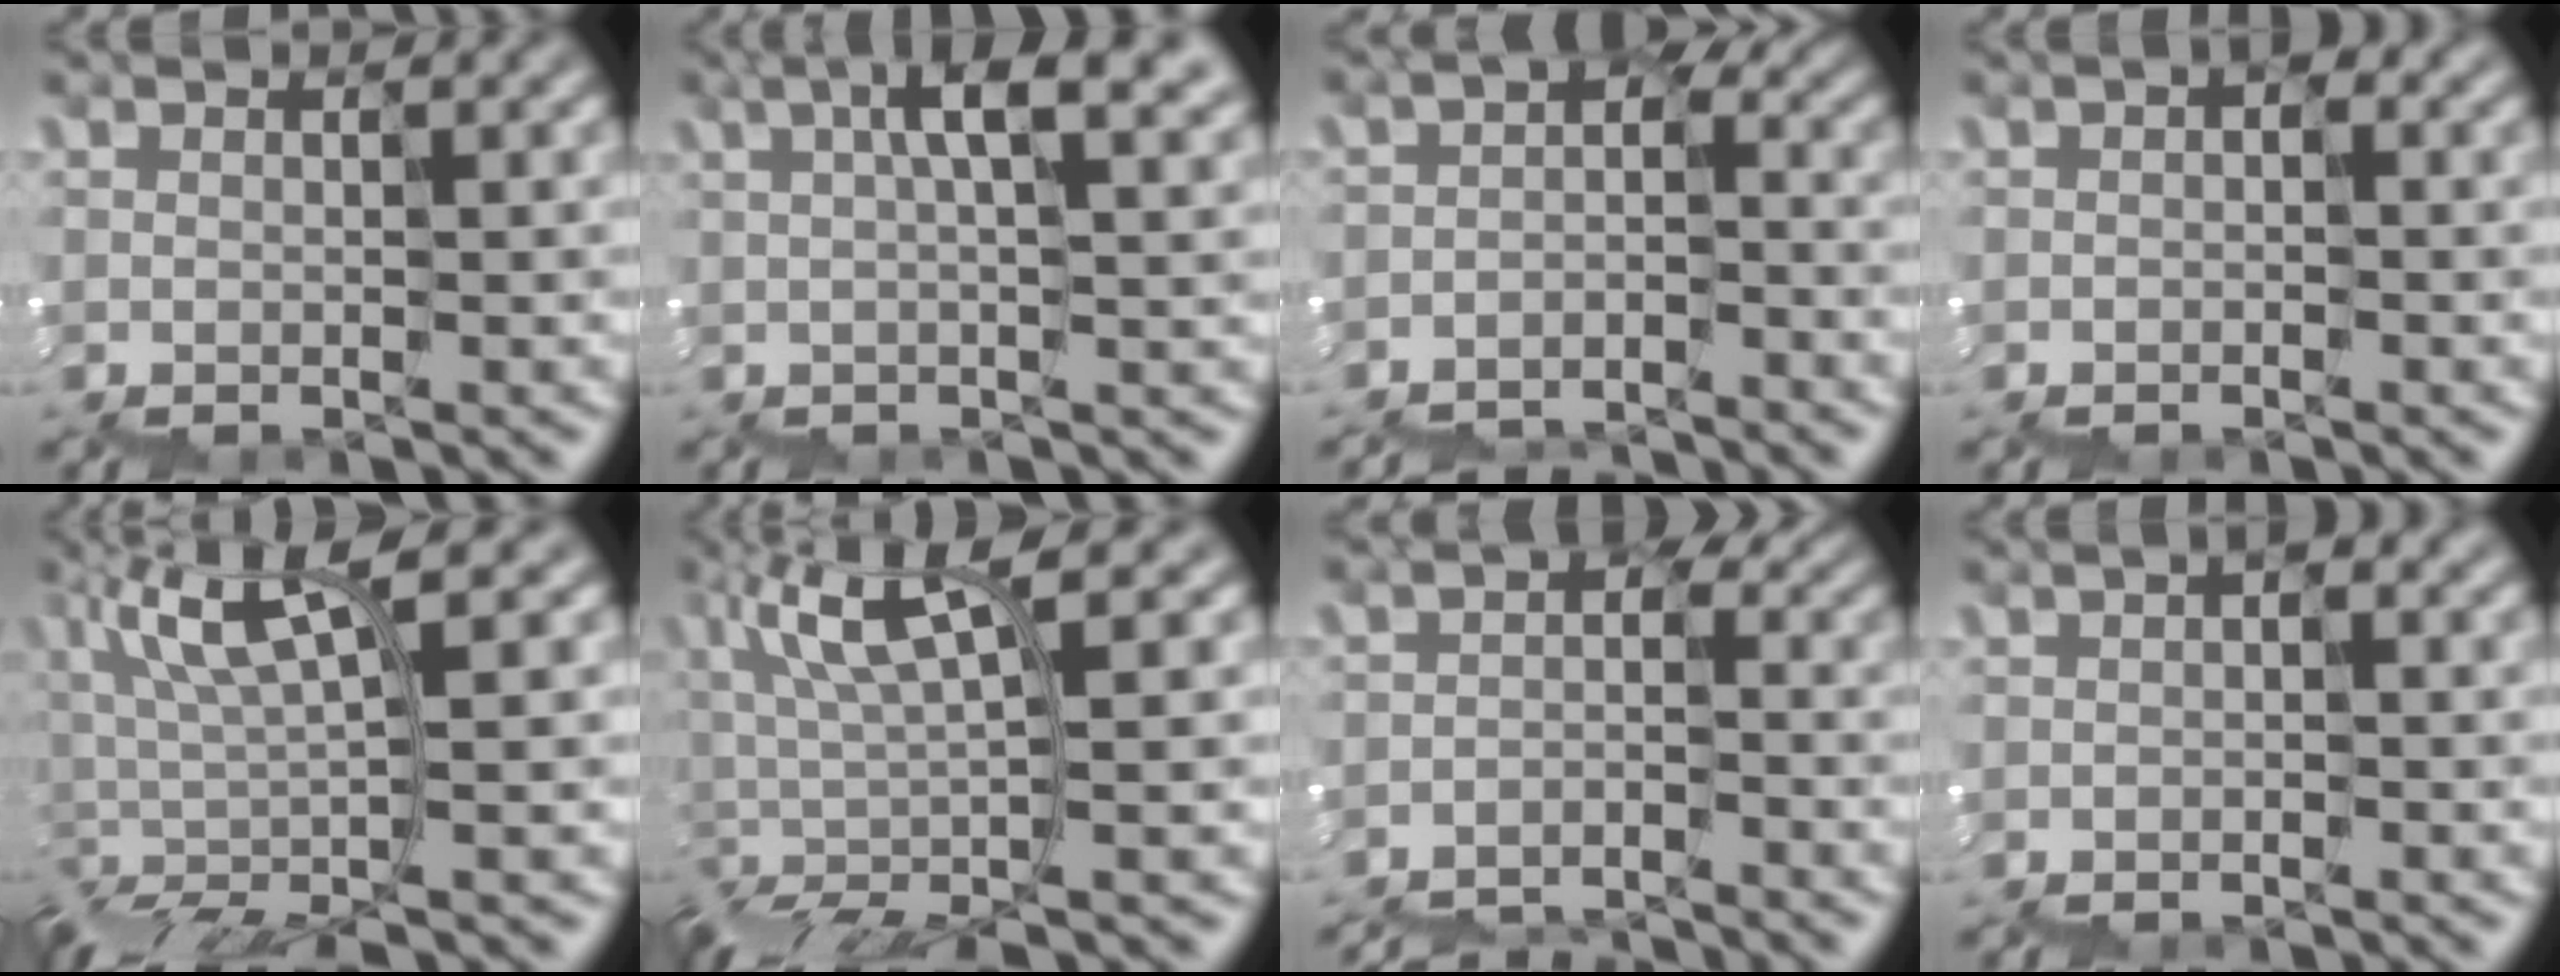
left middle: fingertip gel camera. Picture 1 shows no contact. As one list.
[{"total": 6.2, "force": [2.4, 1.9, 5.4], "torque": [-0.079, 0.016, 0.040]}, {"total": 4.2, "force": [-3.7, 1.5, 1.3], "torque": [-0.040, -0.009, -0.059]}, {"total": 0.8, "force": [-0.2, 0.5, 0.7], "torque": [-0.014, -0.001, -0.001]}, {"total": 5.5, "force": [1.2, 1.0, 5.3], "torque": [-0.117, 0.011, 0.019]}, {"total": 6.0, "force": [1.0, 1.2, 5.8], "torque": [-0.125, 0.014, 0.012]}, {"total": 4.5, "force": [-4.1, 1.3, 1.3], "torque": [-0.034, -0.010, -0.062]}, {"total": 0.9, "force": [-0.2, 0.3, 0.8], "torque": [-0.014, 0.000, 0.000]}]